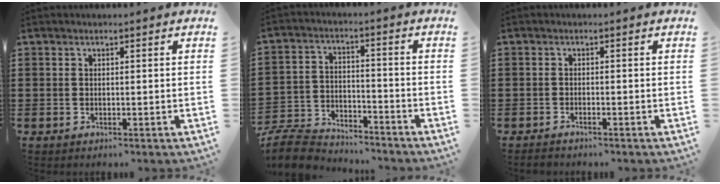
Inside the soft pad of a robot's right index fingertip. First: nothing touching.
{"total": 8.0, "force": [-7.7, 1.8, 1.3], "torque": [-0.036, 0.019, -0.155]}
{"total": 1.0, "force": [-1.0, 0.1, 0.2], "torque": [-0.007, -0.002, -0.018]}